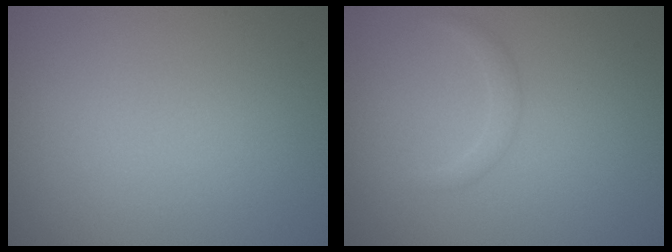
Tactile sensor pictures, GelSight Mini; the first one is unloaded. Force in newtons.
{"total": 1.0, "press": 1.0, "slide": 0.1}